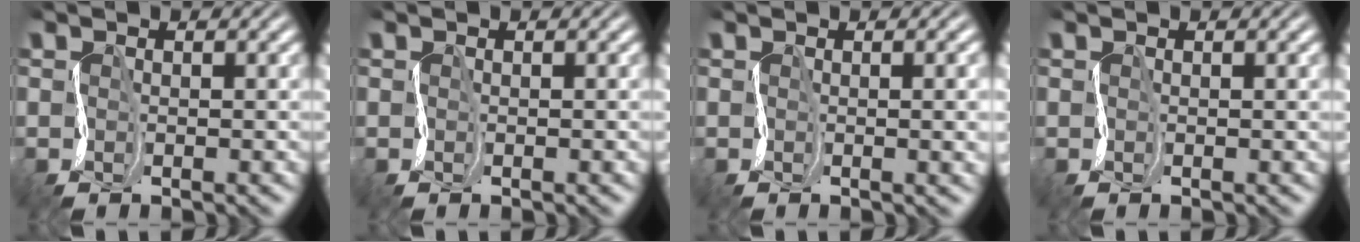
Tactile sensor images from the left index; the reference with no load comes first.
{"total": 0.0}
{"total": 5.6, "force": [0.5, 2.7, 4.9], "torque": [-0.032, 0.023, -0.002]}
{"total": 1.1, "force": [0.4, 0.4, 0.9], "torque": [-0.004, 0.006, 0.000]}